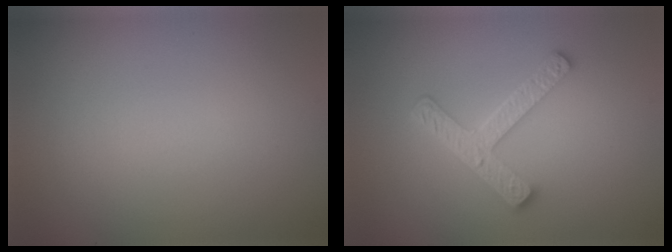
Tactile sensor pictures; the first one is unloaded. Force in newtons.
{"total": 4.4, "press": 3.4, "slide": 2.8}